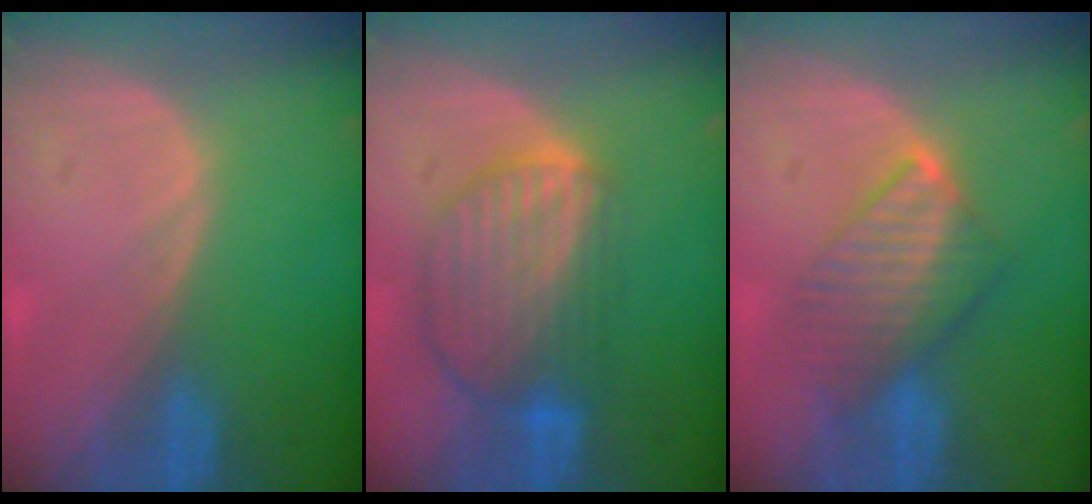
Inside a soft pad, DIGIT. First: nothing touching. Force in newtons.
{"total": 9.0, "press": 7.7, "slide": 4.6}
{"total": 6.6, "press": 6.6, "slide": 0.9}